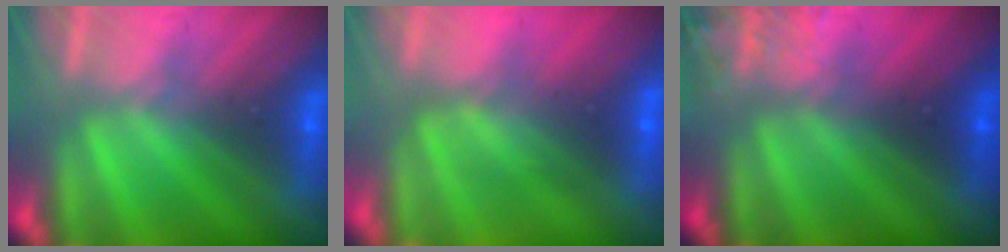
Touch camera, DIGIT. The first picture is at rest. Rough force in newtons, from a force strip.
{"total": 2.6}
{"total": 3.4}